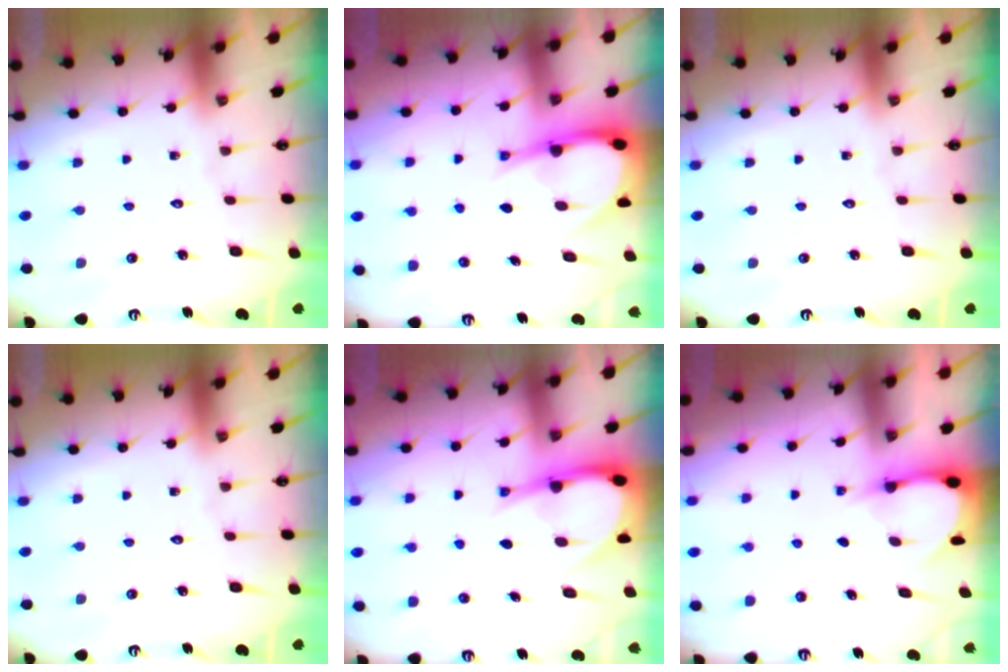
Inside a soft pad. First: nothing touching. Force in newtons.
{"total": 8.8, "press": 8.8, "slide": 0.9}
{"total": 0.0}
{"total": 0.0}
{"total": 8.8, "press": 8.8, "slide": 0.9}
{"total": 3.1, "press": 3.1, "slide": 0.3}